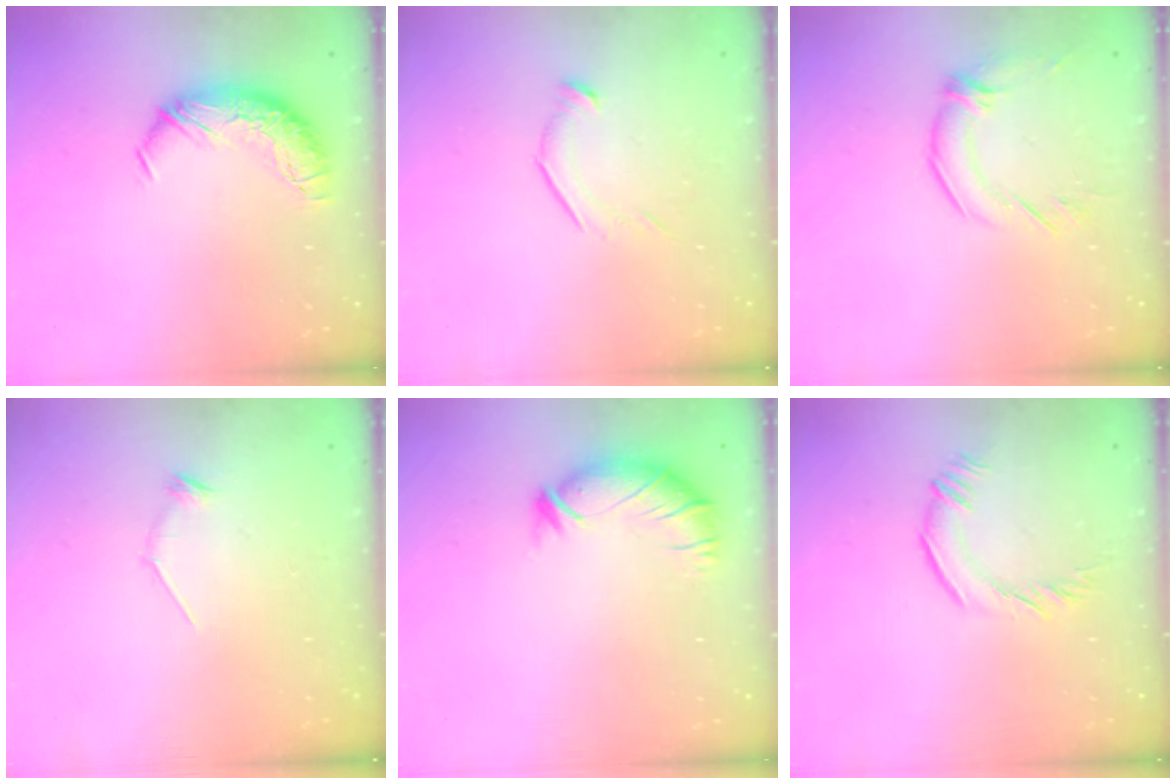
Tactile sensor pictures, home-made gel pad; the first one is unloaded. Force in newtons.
{"total": 6.1, "press": 6.1, "slide": 1.0}
{"total": 2.3, "press": 0.8, "slide": 2.1}
{"total": 8.4, "press": 8.3, "slide": 0.6}
{"total": 3.0, "press": 2.5, "slide": 1.6}
{"total": 1.8, "press": 1.6, "slide": 0.7}